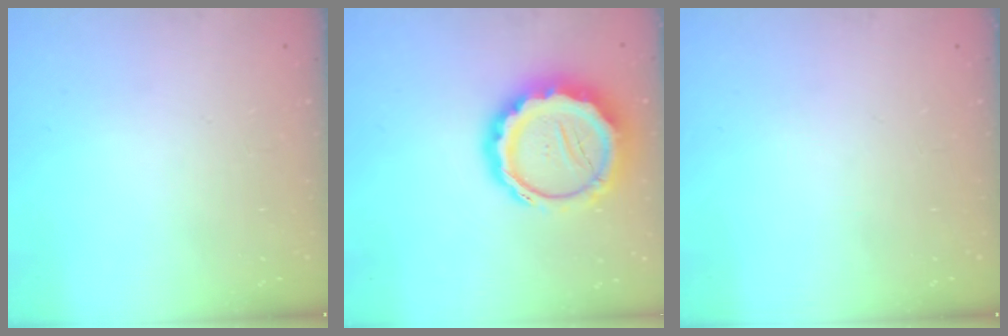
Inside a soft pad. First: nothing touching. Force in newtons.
{"total": 15.2, "press": 14.8, "slide": 3.4}
{"total": 0.0}